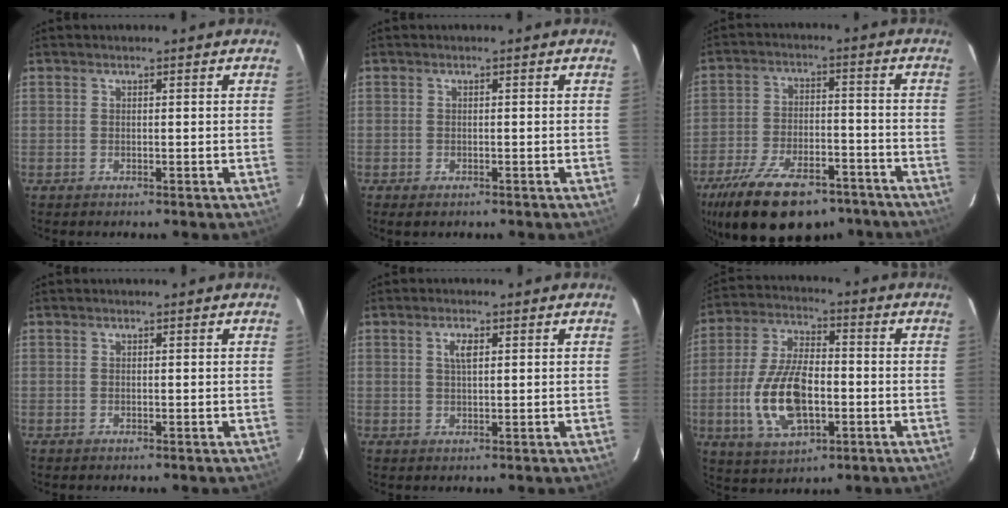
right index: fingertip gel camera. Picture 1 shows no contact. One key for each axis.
{"total": 1.4, "fx": -1.0, "fy": 0.7, "fz": 0.8, "tx": -0.015, "ty": -0.006, "tz": -0.017}
{"total": 21.9, "fx": -15.8, "fy": 9.7, "fz": 11.8, "tx": -0.239, "ty": -0.018, "tz": -0.238}
{"total": 0.0}
{"total": 2.5, "fx": 0.9, "fy": 1.0, "fz": 2.1, "tx": -0.039, "ty": 0.004, "tz": 0.015}
{"total": 15.2, "fx": -3.4, "fy": 7.5, "fz": 12.8, "tx": -0.265, "ty": -0.001, "tz": -0.055}